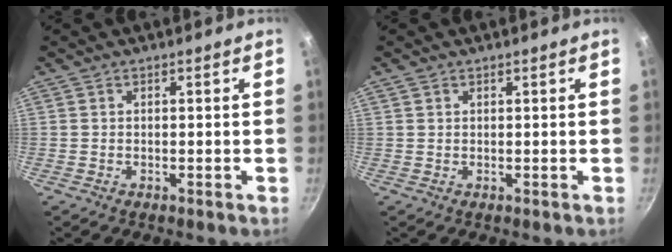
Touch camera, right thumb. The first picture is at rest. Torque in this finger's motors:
{"motor_torque": [0.07, -0.22, -0.17, 0.13, 0.06]}